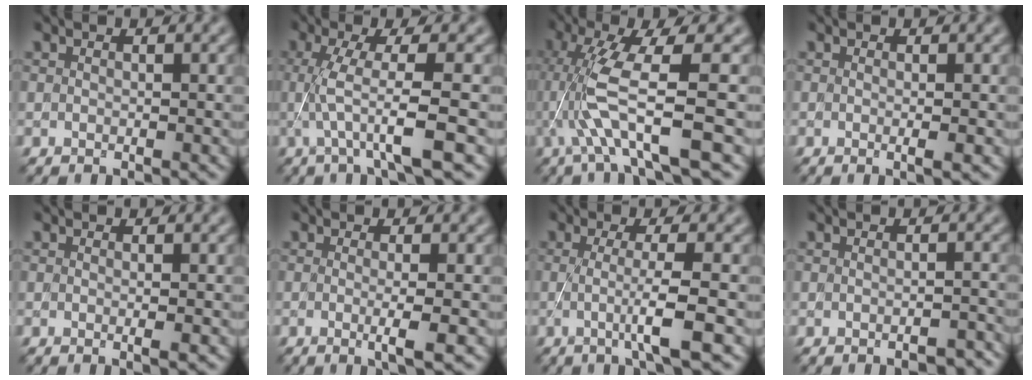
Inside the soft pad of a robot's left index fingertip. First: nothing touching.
{"total": 5.1, "force": [-0.9, 0.7, 5.0], "torque": [-0.094, 0.001, -0.017]}
{"total": 6.7, "force": [-1.8, 0.7, 6.5], "torque": [-0.145, 0.002, -0.030]}
{"total": 1.7, "force": [0.0, 0.6, 1.6], "torque": [-0.018, -0.004, -0.007]}
{"total": 1.3, "force": [0.0, 0.5, 1.3], "torque": [-0.014, -0.003, -0.004]}
{"total": 3.0, "force": [-0.2, 0.7, 2.9], "torque": [-0.041, -0.009, -0.008]}
{"total": 4.2, "force": [-0.5, 0.7, 4.1], "torque": [-0.069, -0.007, -0.016]}
{"total": 2.0, "force": [-1.4, 0.6, 1.3], "torque": [-0.007, 0.006, -0.021]}